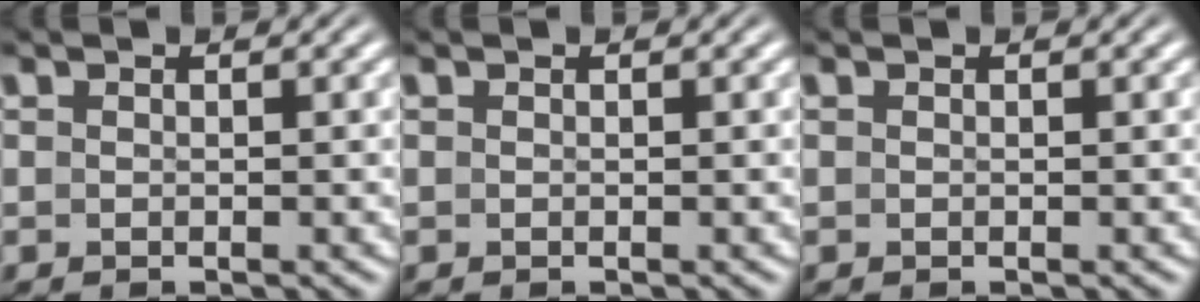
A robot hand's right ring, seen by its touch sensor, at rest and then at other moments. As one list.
[{"total": 0.0}, {"total": 0.0}]